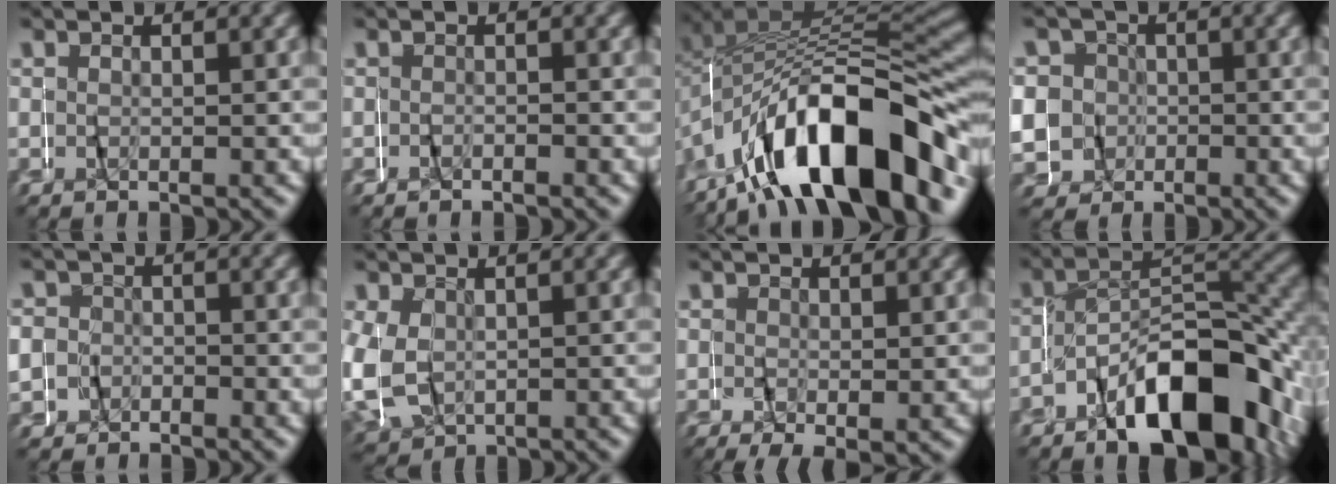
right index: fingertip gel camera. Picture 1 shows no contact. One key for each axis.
{"total": 0.7, "fx": -0.6, "fy": 0.3, "fz": 0.2, "tx": -0.013, "ty": 0.001, "tz": -0.012}
{"total": 13.2, "fx": -5.9, "fy": 6.5, "fz": 9.8, "tx": -0.170, "ty": -0.003, "tz": -0.083}
{"total": 8.7, "fx": 1.2, "fy": 8.2, "fz": 2.7, "tx": -0.064, "ty": 0.000, "tz": 0.010}
{"total": 4.7, "fx": 0.4, "fy": 4.6, "fz": 1.0, "tx": -0.026, "ty": 0.016, "tz": -0.008}
{"total": 7.4, "fx": -0.1, "fy": 6.9, "fz": 2.6, "tx": -0.095, "ty": -0.019, "tz": 0.006}
{"total": 3.2, "fx": -0.4, "fy": 1.8, "fz": 2.6, "tx": -0.046, "ty": -0.018, "tz": 0.005}
{"total": 10.3, "fx": -4.9, "fy": 4.8, "fz": 7.8, "tx": -0.113, "ty": -0.005, "tz": -0.075}